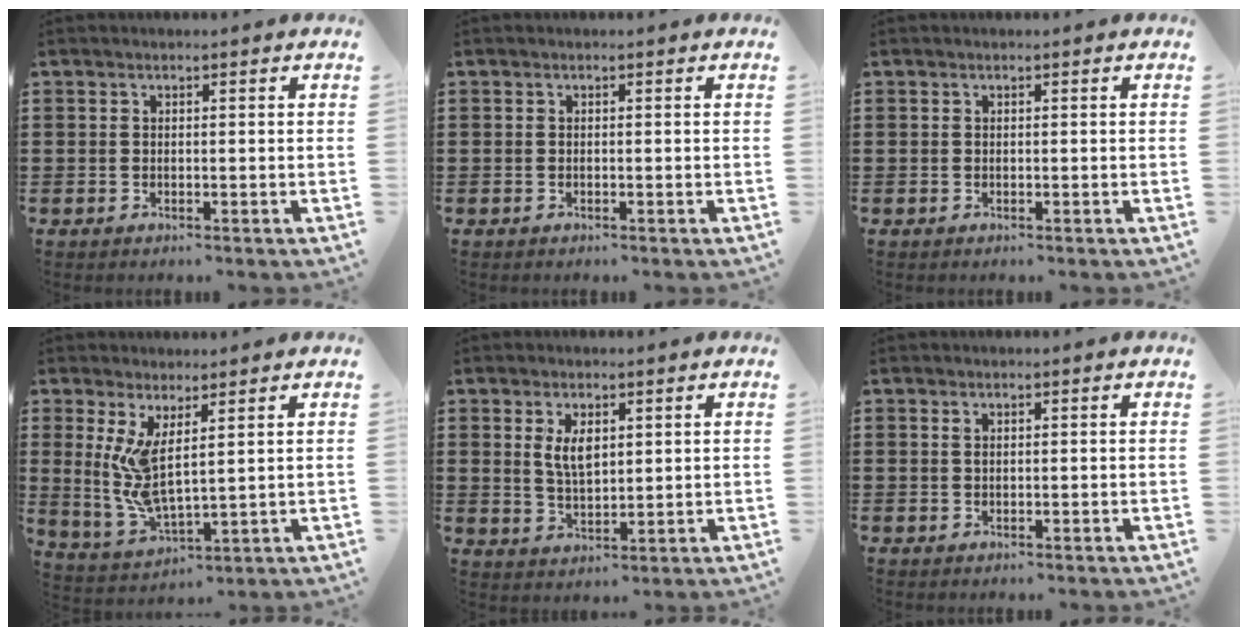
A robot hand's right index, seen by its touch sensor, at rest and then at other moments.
{"total": 0.0}
{"total": 0.0}
{"total": 7.0, "force": [2.8, 2.1, 6.0], "torque": [-0.151, -0.022, 0.047]}
{"total": 4.3, "force": [1.7, 1.9, 3.4], "torque": [-0.066, 0.002, 0.027]}
{"total": 0.7, "force": [0.3, 0.2, 0.6], "torque": [-0.013, 0.002, 0.006]}